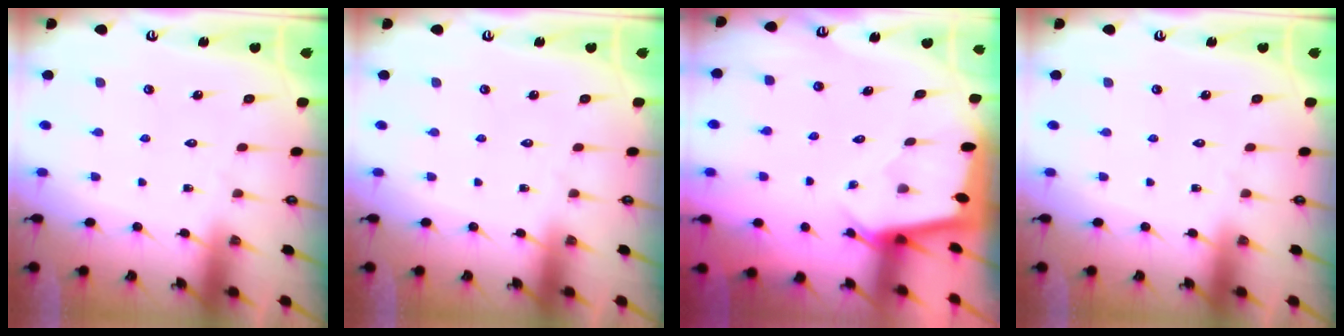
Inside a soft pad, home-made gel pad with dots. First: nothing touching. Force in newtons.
{"total": 0.0}
{"total": 2.4, "press": 2.4, "slide": 0.2}
{"total": 0.0}